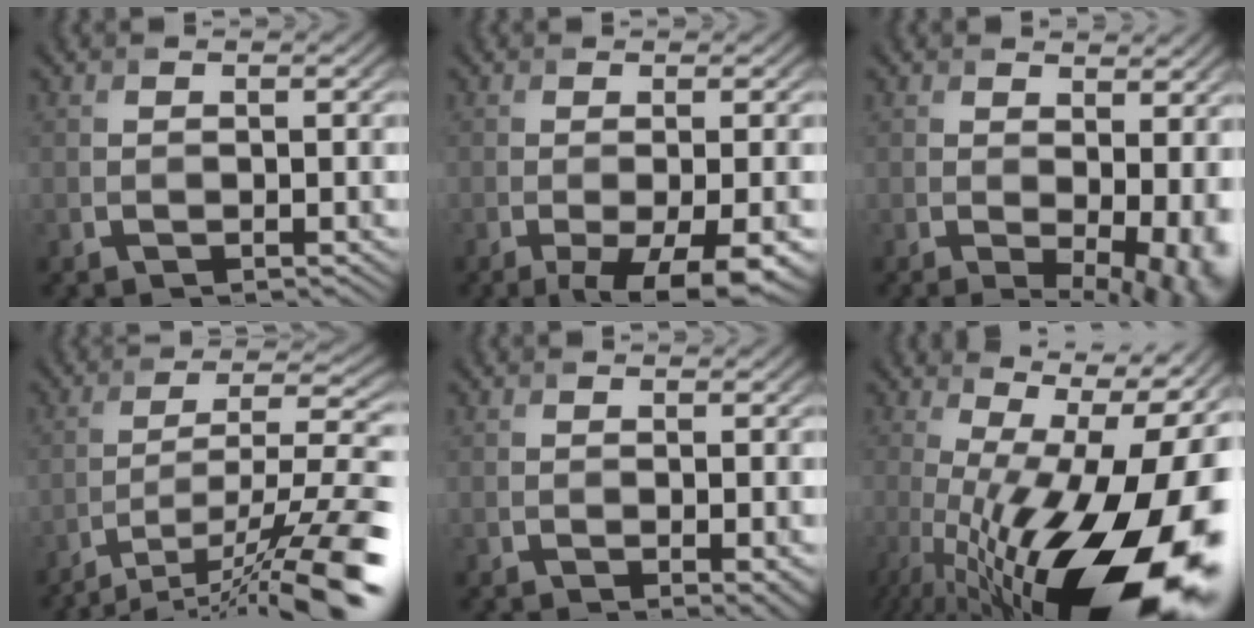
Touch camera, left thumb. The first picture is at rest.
{"total": 8.0, "force": [-3.6, 2.4, 6.7], "torque": [-0.100, -0.011, -0.043]}
{"total": 8.3, "force": [0.2, 3.7, 7.5], "torque": [-0.098, -0.015, 0.031]}
{"total": 14.9, "force": [-9.6, 3.3, 10.9], "torque": [-0.187, 0.001, -0.154]}
{"total": 1.3, "force": [0.3, 0.3, 1.2], "torque": [-0.019, -0.003, 0.009]}
{"total": 20.2, "force": [-4.3, 7.6, 18.2], "torque": [-0.268, -0.016, -0.072]}